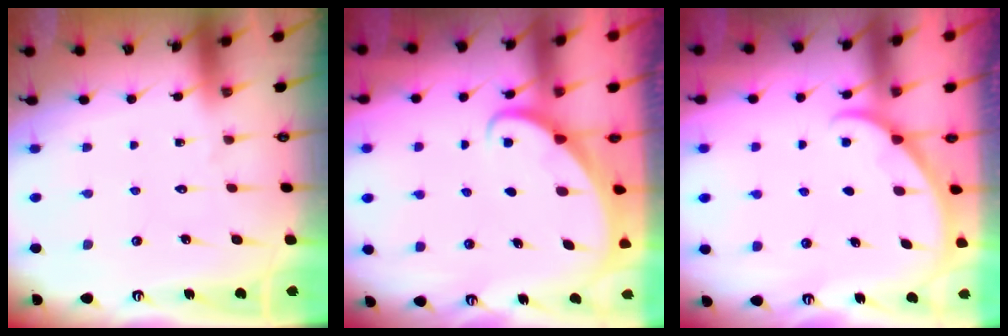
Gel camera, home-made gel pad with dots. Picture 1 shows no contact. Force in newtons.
{"total": 2.0, "press": 2.0, "slide": 0.3}
{"total": 2.1, "press": 2.1, "slide": 0.2}